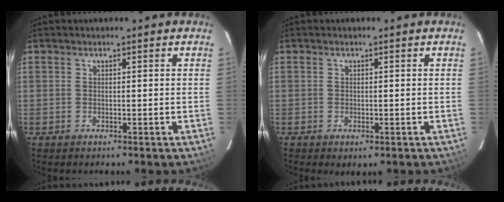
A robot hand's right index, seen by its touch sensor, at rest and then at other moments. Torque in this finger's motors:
{"motor_torque": [0.63, -0.75, 0.10, 0.00]}